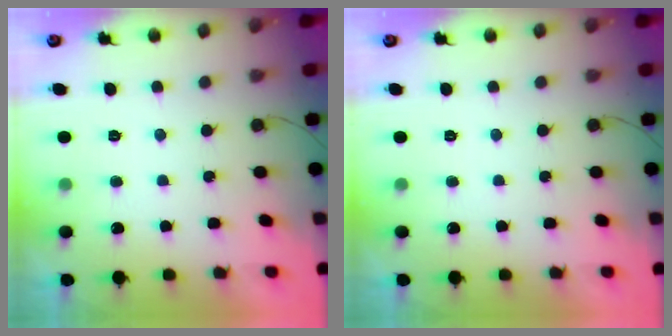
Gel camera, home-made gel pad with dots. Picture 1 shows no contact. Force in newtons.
{"total": 0.0}